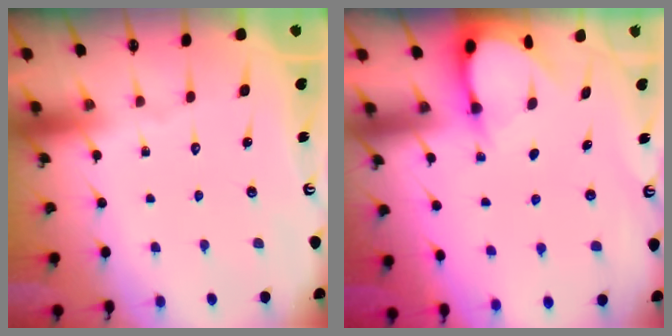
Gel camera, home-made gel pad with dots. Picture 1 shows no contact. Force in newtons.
{"total": 3.1, "press": 3.1, "slide": 0.3}